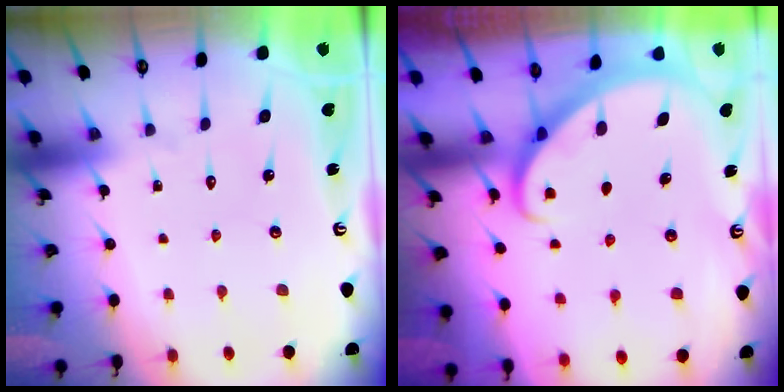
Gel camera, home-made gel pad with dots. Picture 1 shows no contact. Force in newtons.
{"total": 2.8, "press": 2.8, "slide": 0.2}